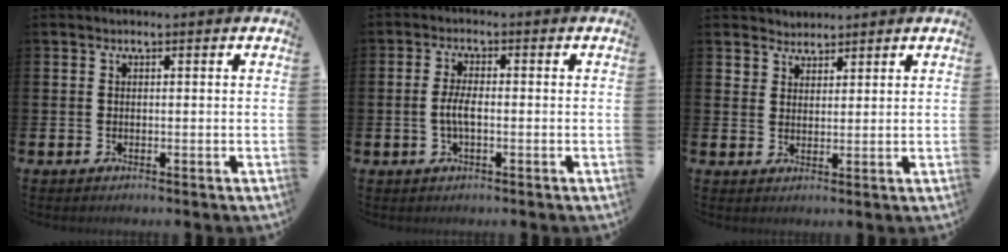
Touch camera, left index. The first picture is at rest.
{"total": 3.0, "force": [-0.6, 1.1, 2.8], "torque": [-0.057, 0.001, -0.015]}
{"total": 3.0, "force": [2.7, 1.1, -0.6], "torque": [0.001, -0.006, 0.051]}